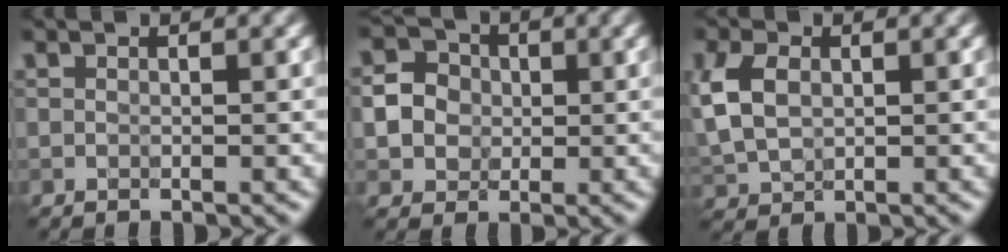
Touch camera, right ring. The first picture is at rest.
{"total": 3.3, "force": [0.0, 3.0, 1.2], "torque": [-0.016, 0.003, -0.004]}
{"total": 4.9, "force": [0.7, 3.6, 3.3], "torque": [-0.085, 0.006, 0.015]}